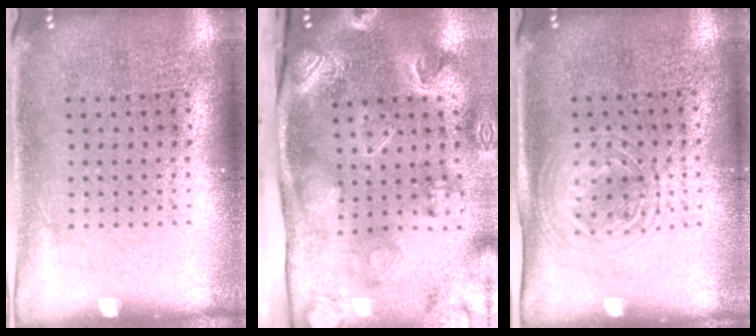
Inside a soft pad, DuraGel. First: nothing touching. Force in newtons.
{"total": 3.4, "press": 3.0, "slide": 1.6}
{"total": 1.5, "press": 1.3, "slide": 0.6}